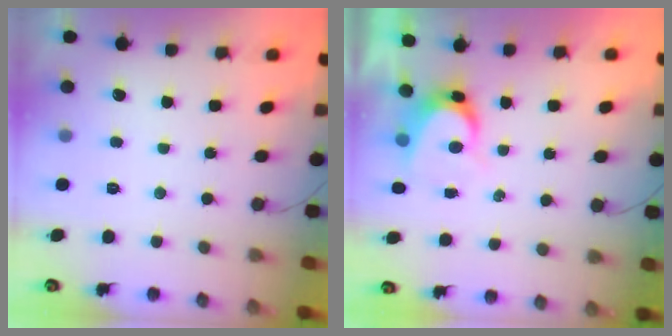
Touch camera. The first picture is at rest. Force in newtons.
{"total": 6.1, "press": 6.1, "slide": 0.4}